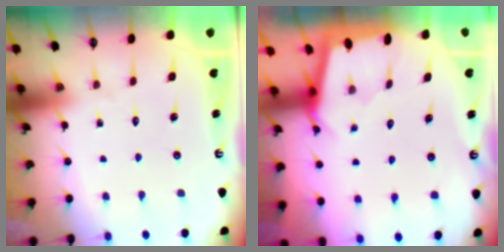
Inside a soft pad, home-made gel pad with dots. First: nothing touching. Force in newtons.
{"total": 1.6, "press": 1.6, "slide": 0.3}